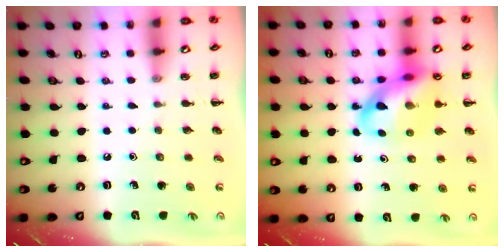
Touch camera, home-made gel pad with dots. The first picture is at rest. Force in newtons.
{"total": 16.1, "press": 15.5, "slide": 4.4}